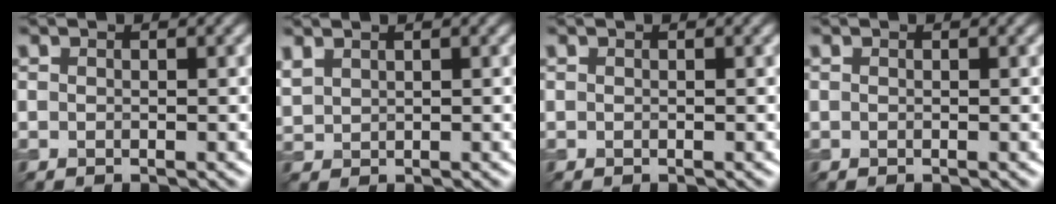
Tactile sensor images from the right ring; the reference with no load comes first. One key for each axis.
{"total": 1.3, "fx": 1.1, "fy": 0.6, "fz": 0.4, "tx": -0.014, "ty": 0.003, "tz": 0.030}
{"total": 0.0}
{"total": 0.0}